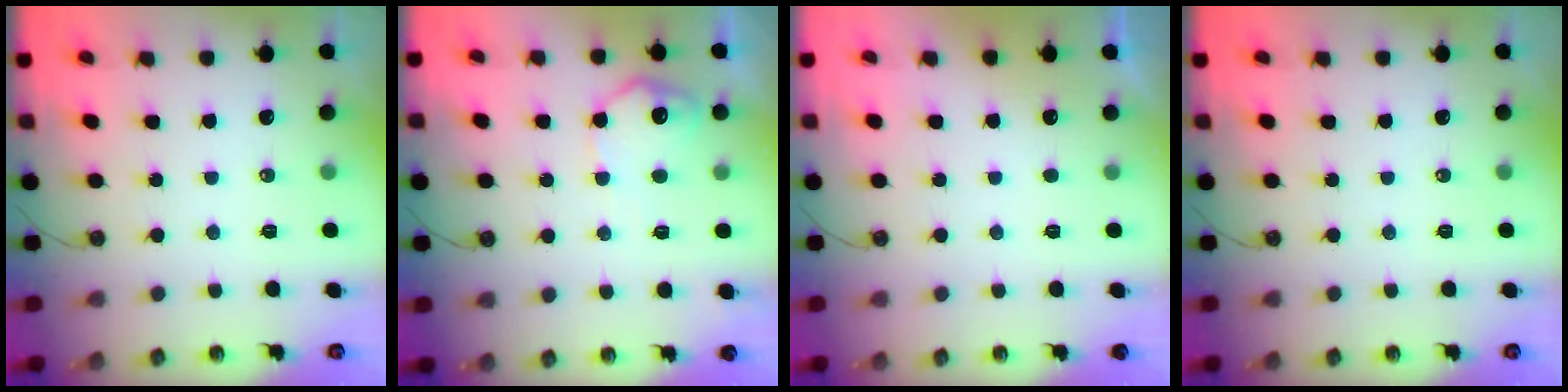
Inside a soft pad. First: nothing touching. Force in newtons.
{"total": 10.5, "press": 10.5, "slide": 0.4}
{"total": 0.7, "press": 0.2, "slide": 0.7}
{"total": 0.0}